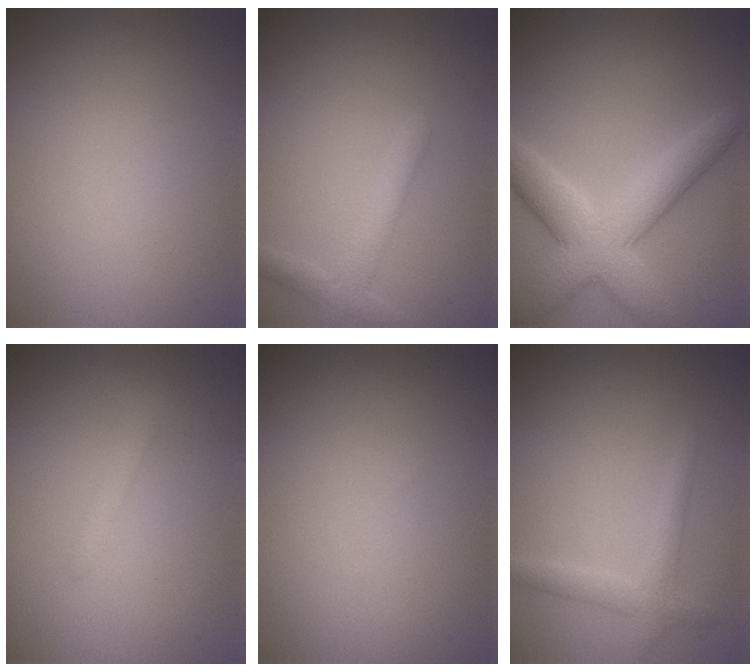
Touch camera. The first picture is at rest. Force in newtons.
{"total": 2.3, "press": 2.3, "slide": 0.1}
{"total": 6.6, "press": 6.5, "slide": 0.3}
{"total": 1.4, "press": 1.4, "slide": 0.1}
{"total": 0.0}
{"total": 2.1, "press": 2.1, "slide": 0.1}